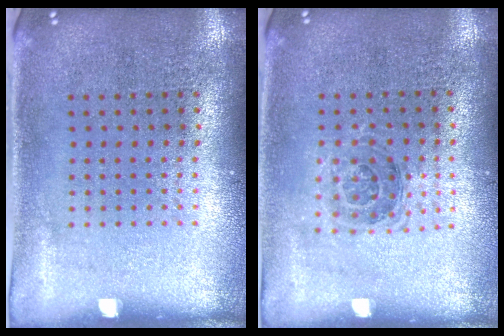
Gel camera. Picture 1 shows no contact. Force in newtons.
{"total": 1.1, "press": 1.0, "slide": 0.4}